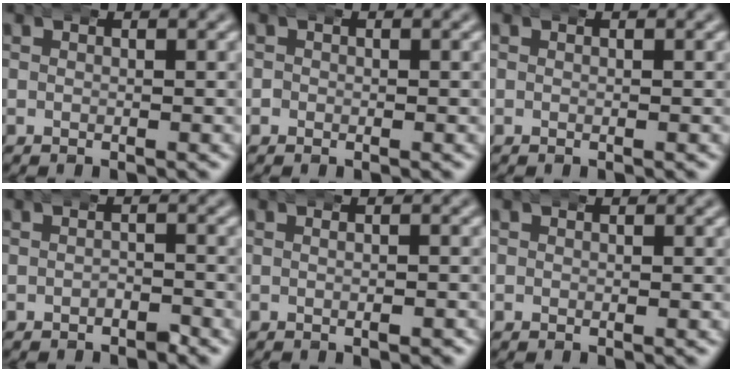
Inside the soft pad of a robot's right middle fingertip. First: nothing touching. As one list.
[{"total": 1.1, "force": [0.2, 1.1, -0.2], "torque": [-0.002, 0.003, -0.004]}, {"total": 0.0}, {"total": 0.8, "force": [-0.6, 0.5, 0.0], "torque": [0.003, 0.000, -0.017]}, {"total": 0.7, "force": [-0.1, 0.2, 0.7], "torque": [-0.002, 0.008, -0.011]}, {"total": 0.5, "force": [0.1, 0.5, -0.2], "torque": [0.001, 0.001, -0.003]}]